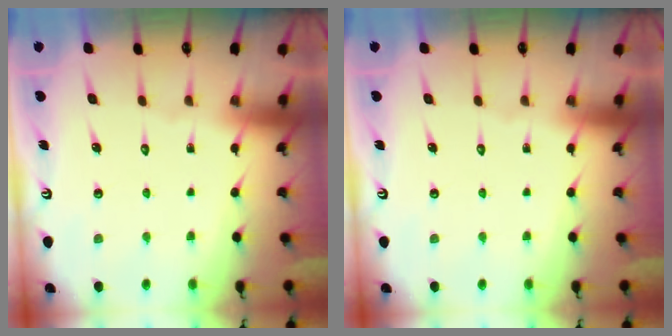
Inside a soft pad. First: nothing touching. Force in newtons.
{"total": 0.0}